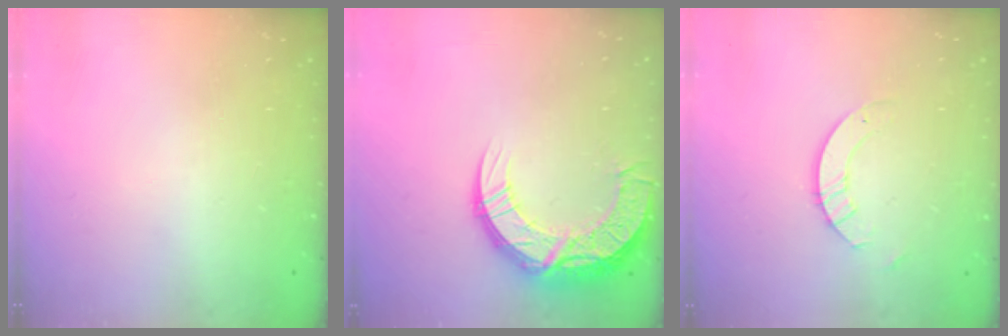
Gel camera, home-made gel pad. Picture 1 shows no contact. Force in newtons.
{"total": 15.3, "press": 15.3, "slide": 1.0}
{"total": 3.6, "press": 3.6, "slide": 0.4}